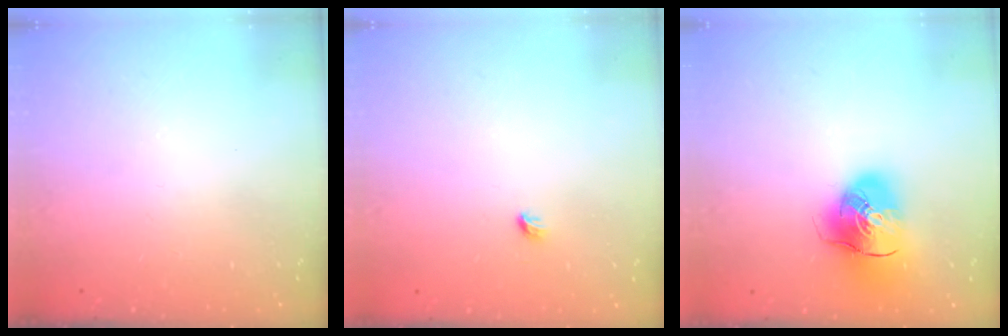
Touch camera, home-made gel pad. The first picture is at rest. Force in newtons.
{"total": 3.6, "press": 3.5, "slide": 1.0}
{"total": 14.1, "press": 13.9, "slide": 2.5}